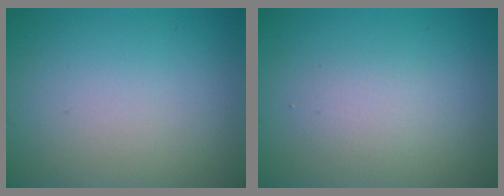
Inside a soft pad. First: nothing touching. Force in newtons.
{"total": 1.8, "press": 1.8, "slide": 0.0}